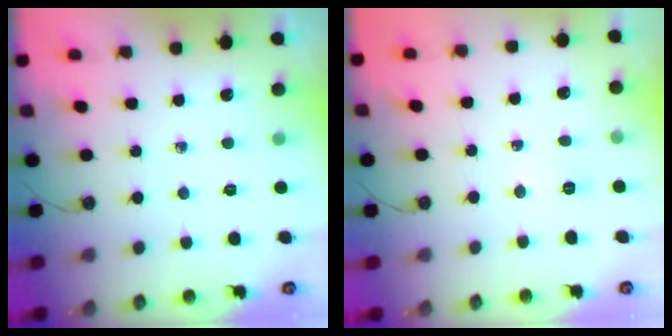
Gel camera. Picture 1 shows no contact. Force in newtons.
{"total": 16.7, "press": 4.8, "slide": 16.0}